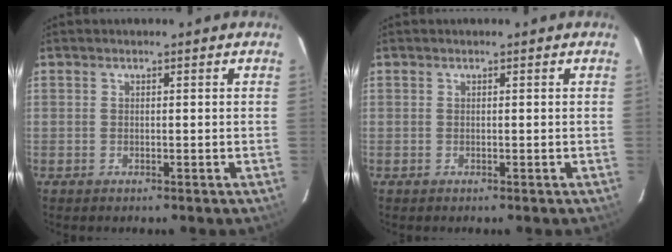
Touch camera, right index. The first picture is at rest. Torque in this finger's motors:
{"motor_torque": [-0.01, 0.01, 0.01, 0.00]}